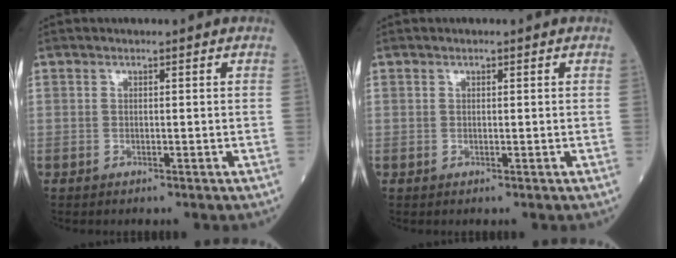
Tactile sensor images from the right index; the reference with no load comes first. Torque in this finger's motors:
{"motor_torque": [-0.01, 0.17, -0.03, -0.01]}